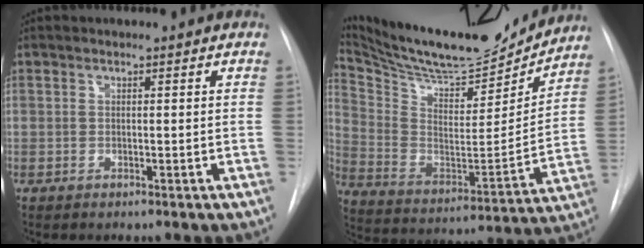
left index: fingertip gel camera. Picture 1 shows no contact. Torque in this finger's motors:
{"motor_torque": [0.76, -1.39, 0.20, 0.04]}